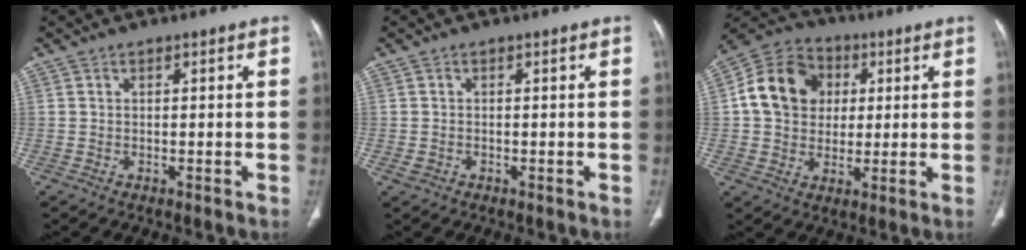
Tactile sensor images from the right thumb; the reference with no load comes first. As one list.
[{"total": 1.2, "force": [-0.4, 1.0, 0.4], "torque": [-0.010, 0.005, -0.005]}, {"total": 13.7, "force": [2.2, 11.4, 7.3], "torque": [-0.113, 0.011, 0.031]}]